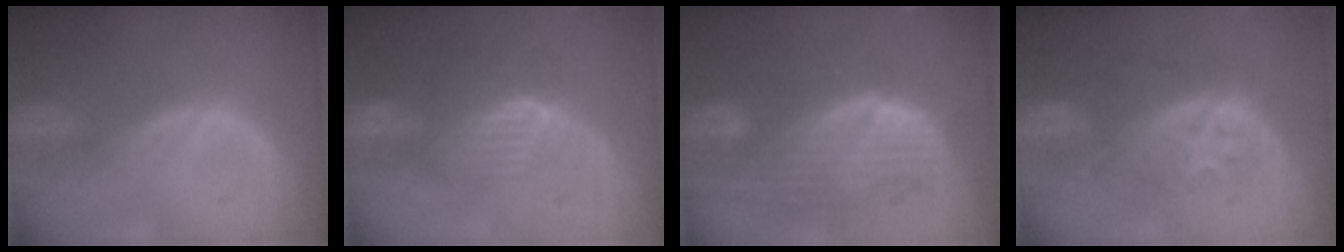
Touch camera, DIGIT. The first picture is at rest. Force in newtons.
{"total": 8.1, "press": 7.1, "slide": 3.7}
{"total": 10.5, "press": 9.1, "slide": 5.3}
{"total": 8.2, "press": 7.7, "slide": 2.8}